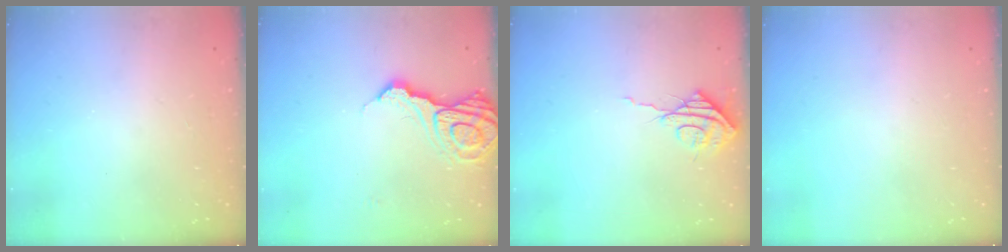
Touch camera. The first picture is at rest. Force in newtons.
{"total": 12.1, "press": 12.0, "slide": 1.4}
{"total": 7.4, "press": 7.4, "slide": 0.5}
{"total": 0.0}